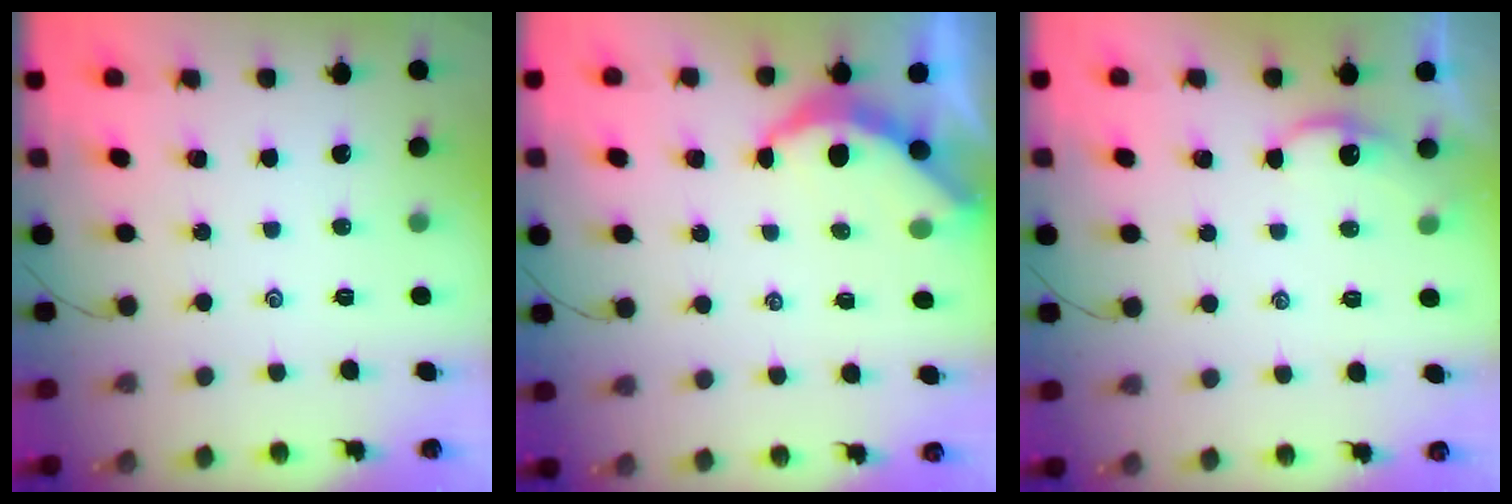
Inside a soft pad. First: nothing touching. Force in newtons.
{"total": 5.8, "press": 5.8, "slide": 0.3}
{"total": 2.2, "press": 2.2, "slide": 0.2}